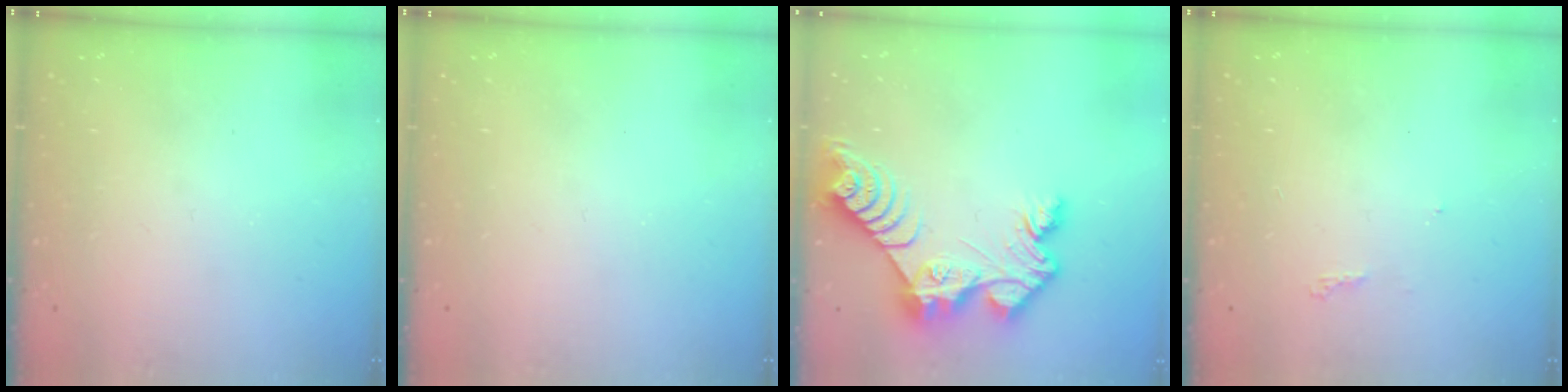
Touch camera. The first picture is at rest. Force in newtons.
{"total": 0.0}
{"total": 12.4, "press": 12.3, "slide": 1.4}
{"total": 4.4, "press": 4.4, "slide": 0.5}